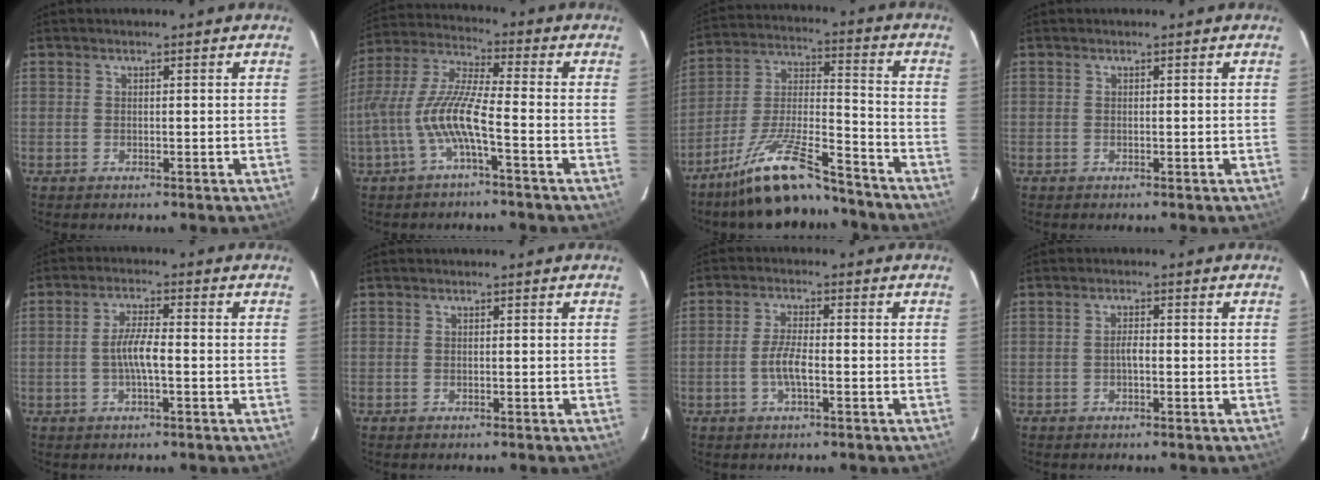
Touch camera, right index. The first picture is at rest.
{"total": 11.3, "force": [-4.2, 1.4, 10.5], "torque": [-0.225, 0.005, -0.079]}
{"total": 17.5, "force": [-14.1, 3.6, 9.9], "torque": [-0.192, 0.000, -0.238]}
{"total": 0.0}
{"total": 4.7, "force": [-1.0, 0.6, 4.5], "torque": [-0.088, 0.004, -0.018]}
{"total": 0.0}
{"total": 4.5, "force": [-1.4, 1.0, 4.2], "torque": [-0.086, 0.004, -0.027]}
{"total": 1.5, "force": [-0.4, 0.5, 1.4], "torque": [-0.027, 0.006, -0.009]}